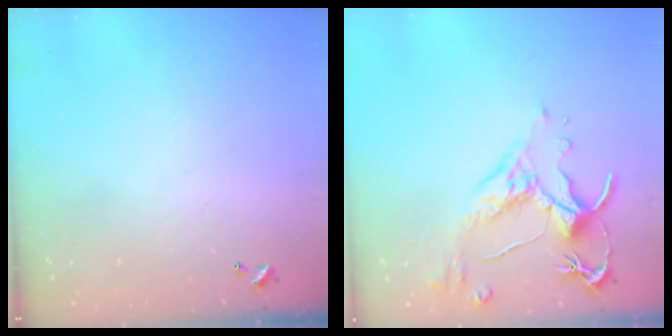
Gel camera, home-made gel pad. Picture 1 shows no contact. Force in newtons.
{"total": 2.5, "press": 2.1, "slide": 1.4}